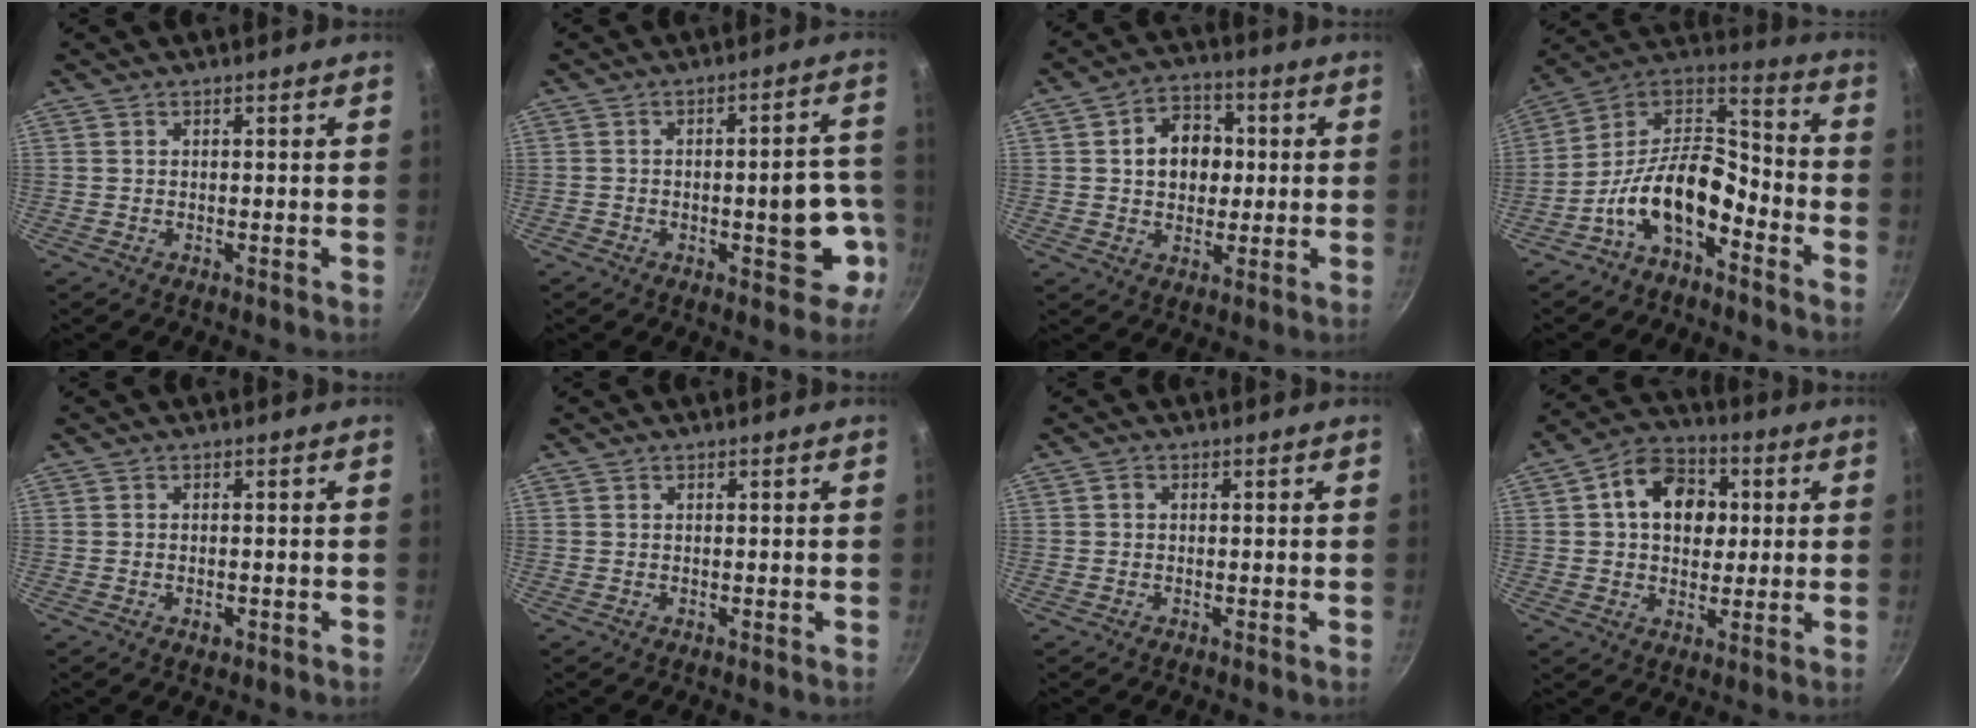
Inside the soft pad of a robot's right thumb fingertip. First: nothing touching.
{"total": 9.8, "force": [-3.2, 4.7, 8.0], "torque": [-0.059, 0.039, -0.039]}
{"total": 9.6, "force": [1.2, 7.5, 5.9], "torque": [-0.054, 0.009, 0.010]}
{"total": 15.7, "force": [-7.2, 8.4, 11.2], "torque": [-0.184, 0.083, -0.148]}
{"total": 1.6, "force": [-0.7, 0.9, 1.1], "torque": [-0.018, 0.001, -0.011]}
{"total": 0.0}
{"total": 0.8, "force": [0.0, 0.7, 0.5], "torque": [-0.008, 0.006, -0.001]}
{"total": 12.6, "force": [2.4, 9.4, 8.1], "torque": [-0.090, 0.011, 0.023]}